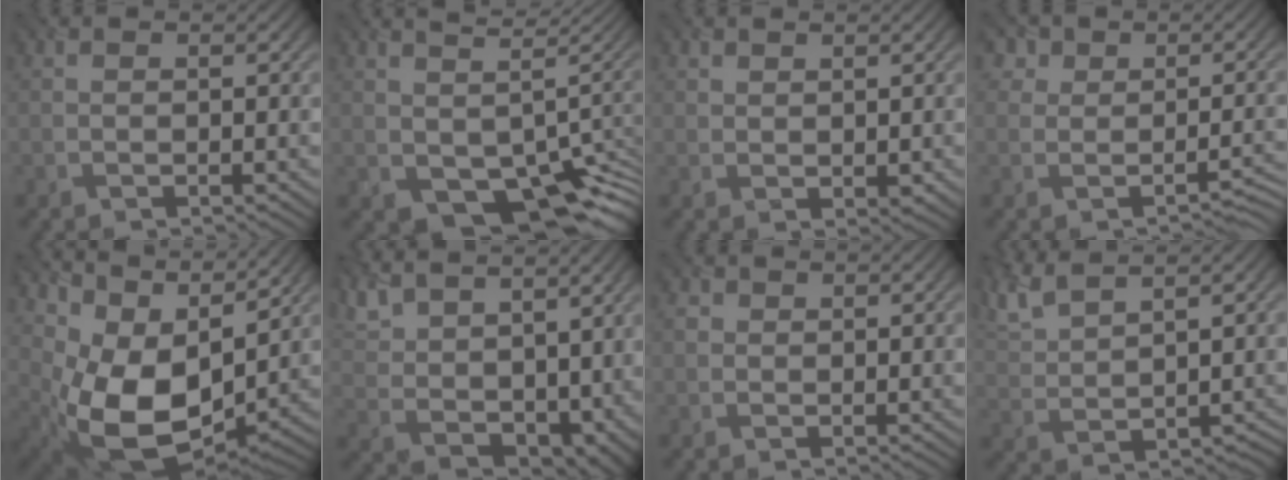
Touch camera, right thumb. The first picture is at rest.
{"total": 10.4, "force": [-0.6, 6.2, 8.3], "torque": [-0.130, -0.031, 0.011]}
{"total": 1.7, "force": [1.1, 1.0, 0.7], "torque": [-0.013, -0.004, 0.025]}
{"total": 3.4, "force": [1.2, 2.8, 1.5], "torque": [-0.014, -0.004, 0.016]}
{"total": 13.2, "force": [2.5, 8.6, 9.7], "torque": [-0.192, -0.025, 0.055]}
{"total": 12.8, "force": [7.3, 6.6, 8.2], "torque": [-0.204, 0.008, 0.149]}
{"total": 1.4, "force": [0.3, 1.4, 0.4], "torque": [-0.009, -0.001, -0.001]}
{"total": 6.7, "force": [5.1, 1.9, 3.9], "torque": [-0.095, 0.019, 0.110]}